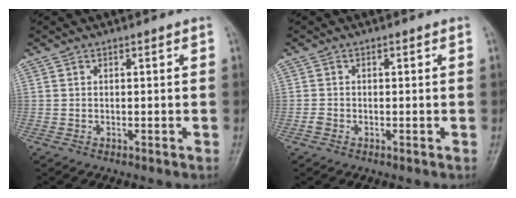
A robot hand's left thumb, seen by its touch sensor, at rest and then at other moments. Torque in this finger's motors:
{"motor_torque": [-0.15, 0.10, -0.04, 0.05, 0.00]}